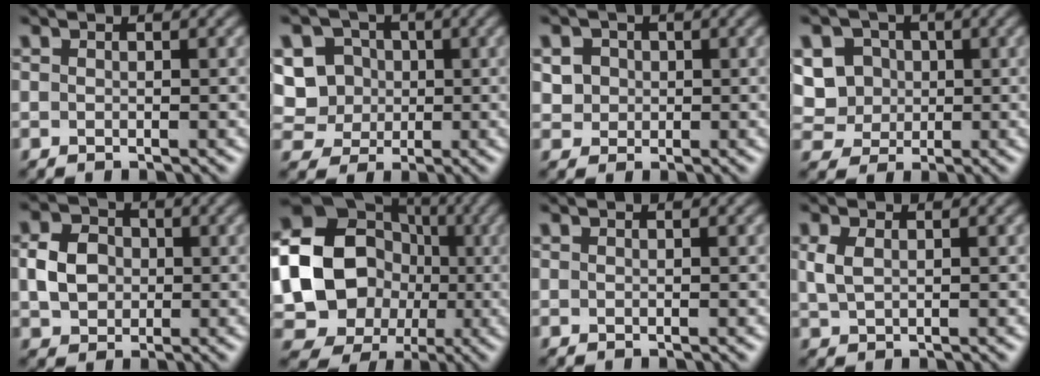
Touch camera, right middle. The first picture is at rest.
{"total": 8.2, "force": [1.4, 7.5, 3.0], "torque": [-0.077, 0.034, 0.017]}
{"total": 2.9, "force": [0.8, 2.5, 1.1], "torque": [-0.021, 0.007, 0.018]}
{"total": 7.1, "force": [1.6, 6.2, 3.0], "torque": [-0.060, 0.025, 0.019]}
{"total": 3.9, "force": [0.0, 3.2, 2.1], "torque": [-0.048, 0.004, -0.002]}
{"total": 20.4, "force": [-0.4, 18.8, 8.0], "torque": [-0.181, 0.026, -0.046]}
{"total": 0.0}
{"total": 1.9, "force": [0.5, 1.2, 1.4], "torque": [-0.040, 0.001, 0.013]}